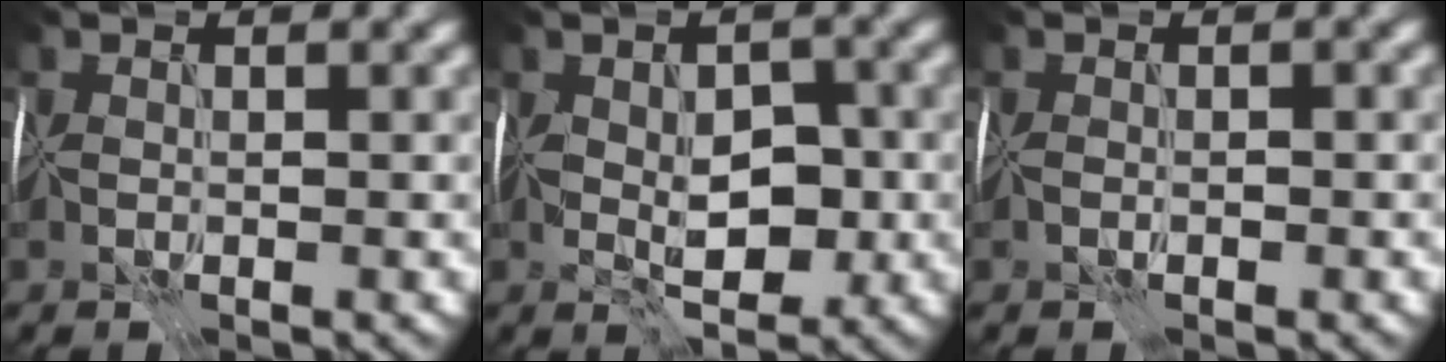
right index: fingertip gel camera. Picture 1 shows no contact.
{"total": 5.4, "force": [-0.6, 3.2, 4.4], "torque": [-0.071, -0.004, -0.009]}
{"total": 0.8, "force": [-0.3, 0.4, 0.6], "torque": [-0.010, 0.005, -0.007]}